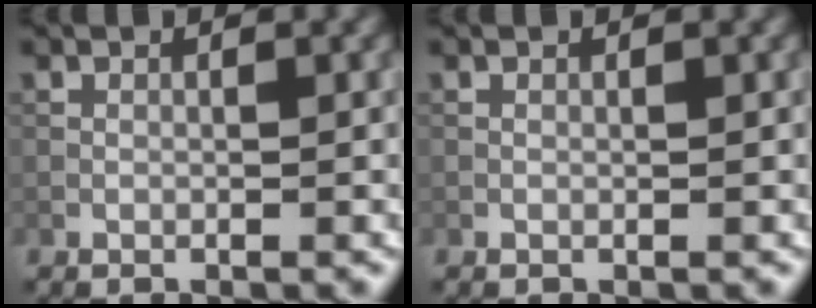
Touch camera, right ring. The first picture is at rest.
{"total": 0.0}